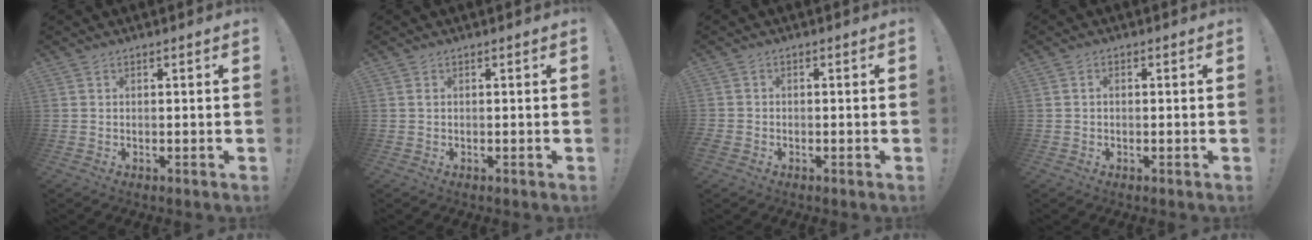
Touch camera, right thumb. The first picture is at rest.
{"total": 0.8, "force": [0.2, 0.3, 0.8], "torque": [-0.017, 0.004, 0.002]}
{"total": 1.4, "force": [-0.9, 1.0, 0.3], "torque": [-0.009, 0.005, -0.015]}
{"total": 1.1, "force": [-0.1, 0.8, 0.8], "torque": [-0.019, 0.004, -0.002]}